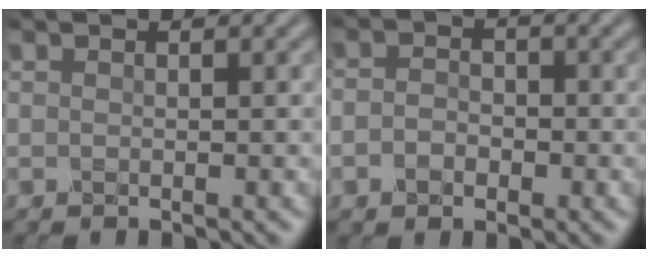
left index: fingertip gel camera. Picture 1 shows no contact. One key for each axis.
{"total": 2.2, "fx": -0.8, "fy": 1.7, "fz": 1.2, "tx": -0.023, "ty": 0.000, "tz": -0.021}